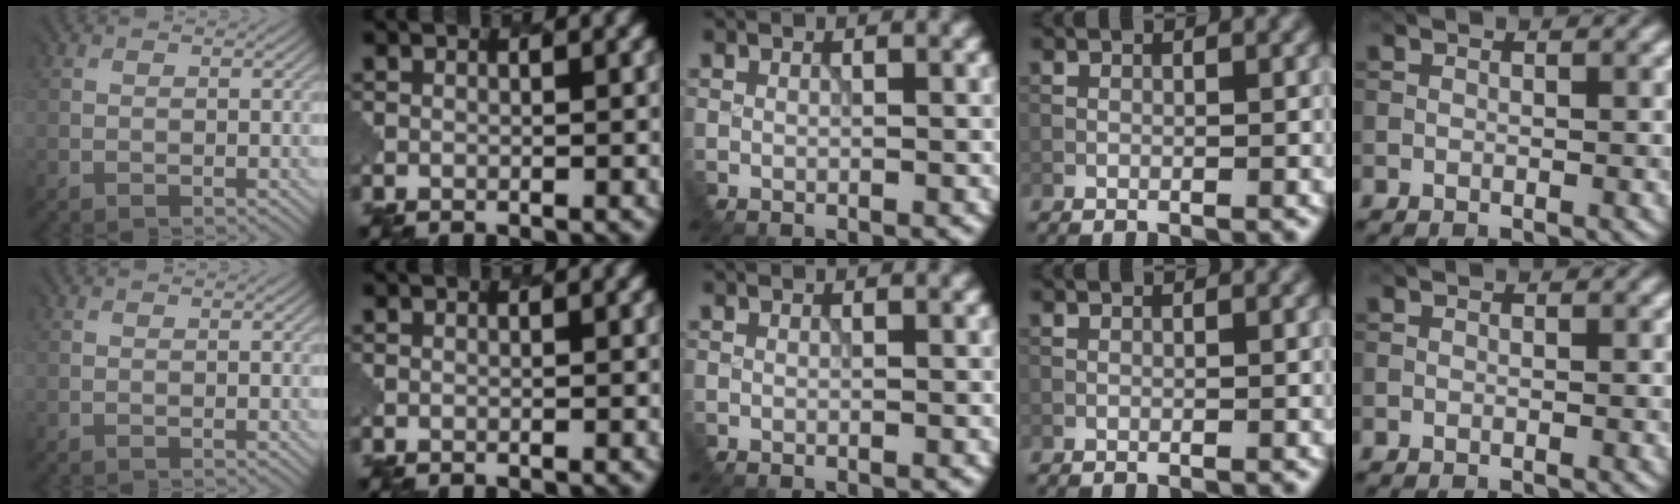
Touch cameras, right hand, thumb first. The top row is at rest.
{}